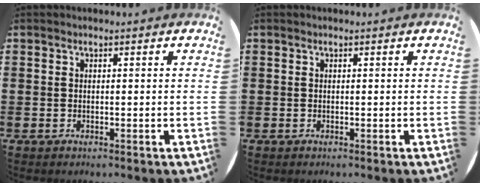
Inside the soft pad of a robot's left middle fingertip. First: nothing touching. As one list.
[{"total": 0.0}]